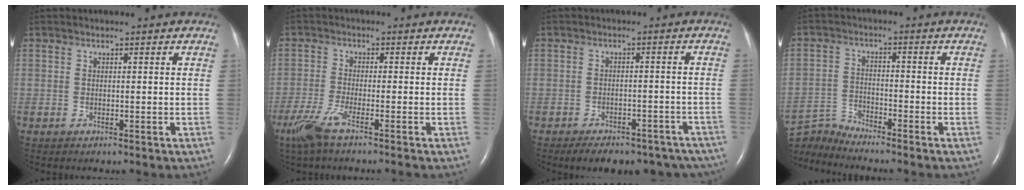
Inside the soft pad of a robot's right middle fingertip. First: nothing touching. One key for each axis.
{"total": 5.2, "fx": -3.6, "fy": 0.0, "fz": 3.7, "tx": -0.086, "ty": -0.015, "tz": -0.077}
{"total": 16.0, "fx": -12.7, "fy": 7.3, "fz": 6.3, "tx": -0.094, "ty": 0.011, "tz": -0.141}
{"total": 5.7, "fx": -5.5, "fy": -1.2, "fz": -0.8, "tx": 0.001, "ty": -0.005, "tz": -0.106}